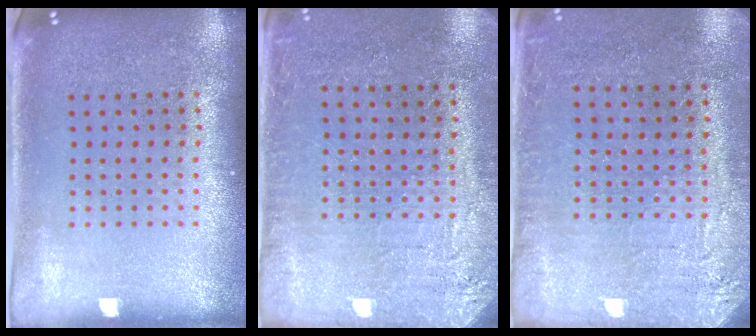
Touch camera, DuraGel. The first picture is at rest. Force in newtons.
{"total": 2.9, "press": 2.7, "slide": 1.0}
{"total": 2.9, "press": 2.7, "slide": 1.0}